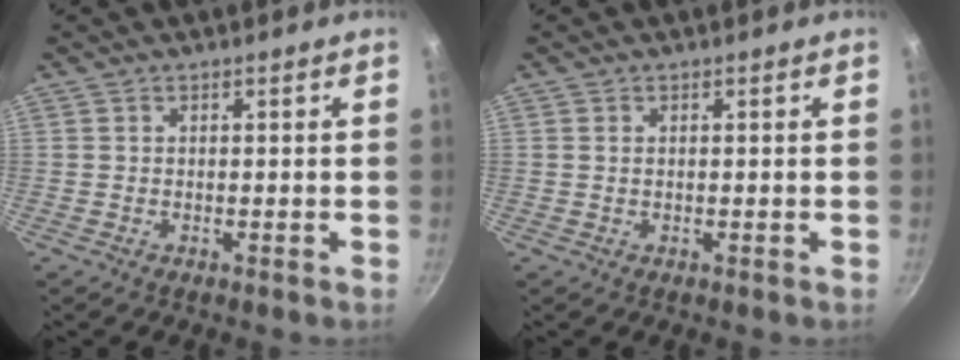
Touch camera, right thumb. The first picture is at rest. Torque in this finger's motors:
{"motor_torque": [-0.39, 0.18, 0.13, 0.28, -0.01]}